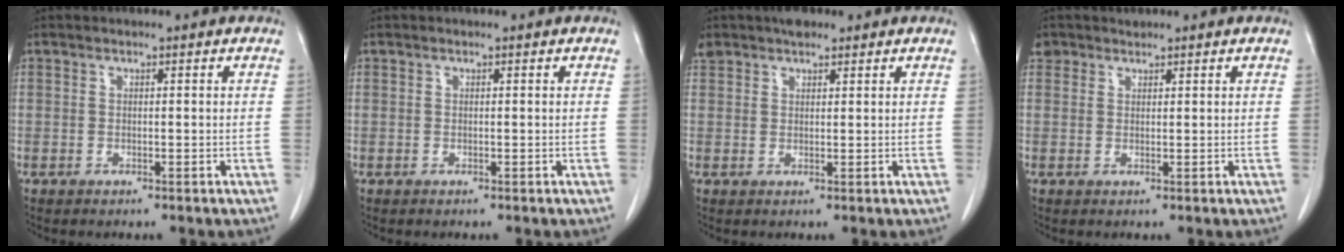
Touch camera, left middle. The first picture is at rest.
{"total": 0.0}
{"total": 3.2, "force": [2.5, 1.6, 1.1], "torque": [-0.026, 0.016, 0.042]}
{"total": 1.9, "force": [1.4, 1.2, -0.1], "torque": [0.006, 0.010, 0.022]}